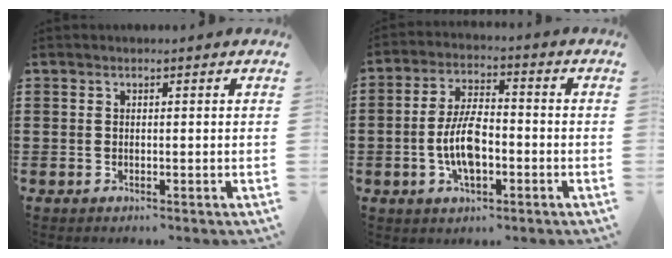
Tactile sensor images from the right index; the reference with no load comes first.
{"total": 8.1, "force": [-2.0, 3.7, 7.0], "torque": [-0.160, 0.000, -0.044]}